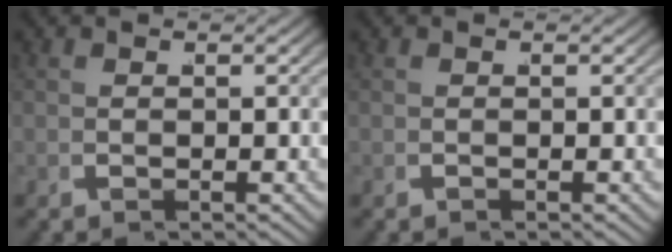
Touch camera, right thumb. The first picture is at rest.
{"total": 0.0}